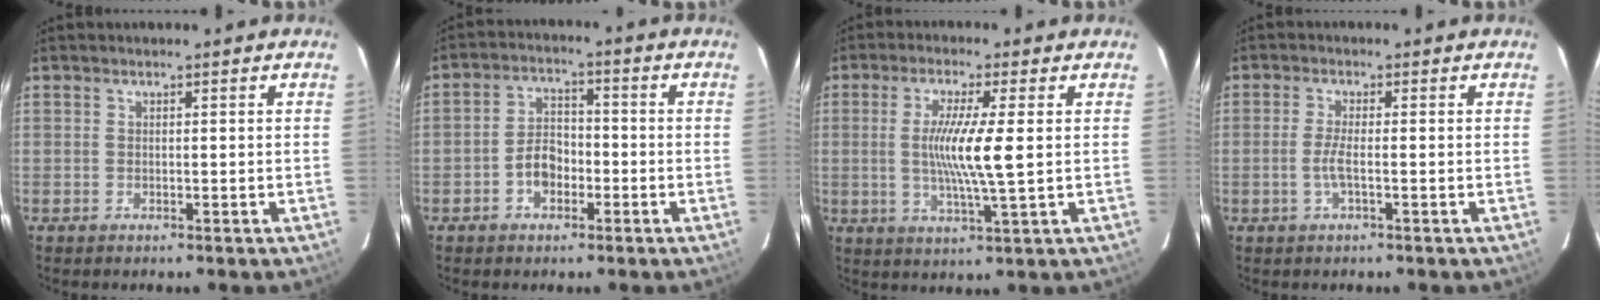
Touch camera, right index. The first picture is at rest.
{"total": 5.3, "force": [-2.2, 3.7, 3.1], "torque": [-0.059, 0.019, -0.033]}
{"total": 8.6, "force": [0.4, 0.0, 8.5], "torque": [-0.158, -0.011, 0.007]}
{"total": 2.8, "force": [-0.7, 0.0, 2.7], "torque": [-0.056, -0.002, -0.016]}